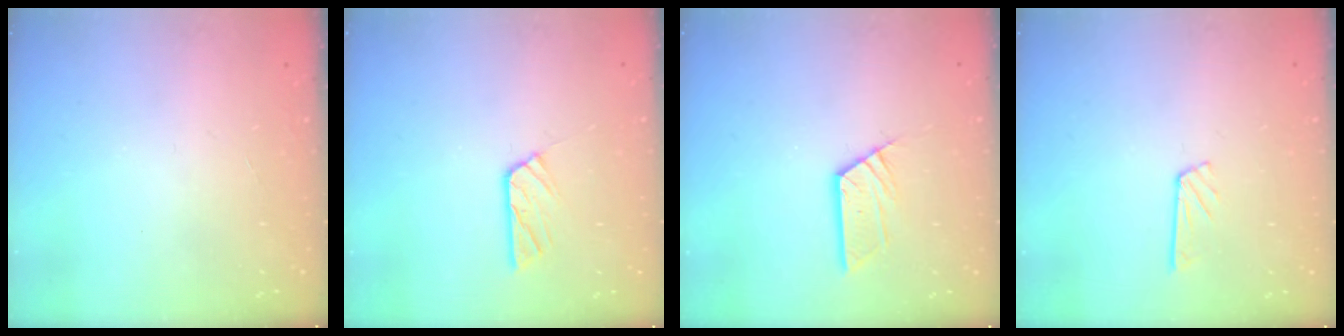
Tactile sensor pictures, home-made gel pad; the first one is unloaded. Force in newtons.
{"total": 5.4, "press": 5.4, "slide": 0.2}
{"total": 5.9, "press": 5.9, "slide": 0.2}
{"total": 5.1, "press": 5.0, "slide": 0.5}